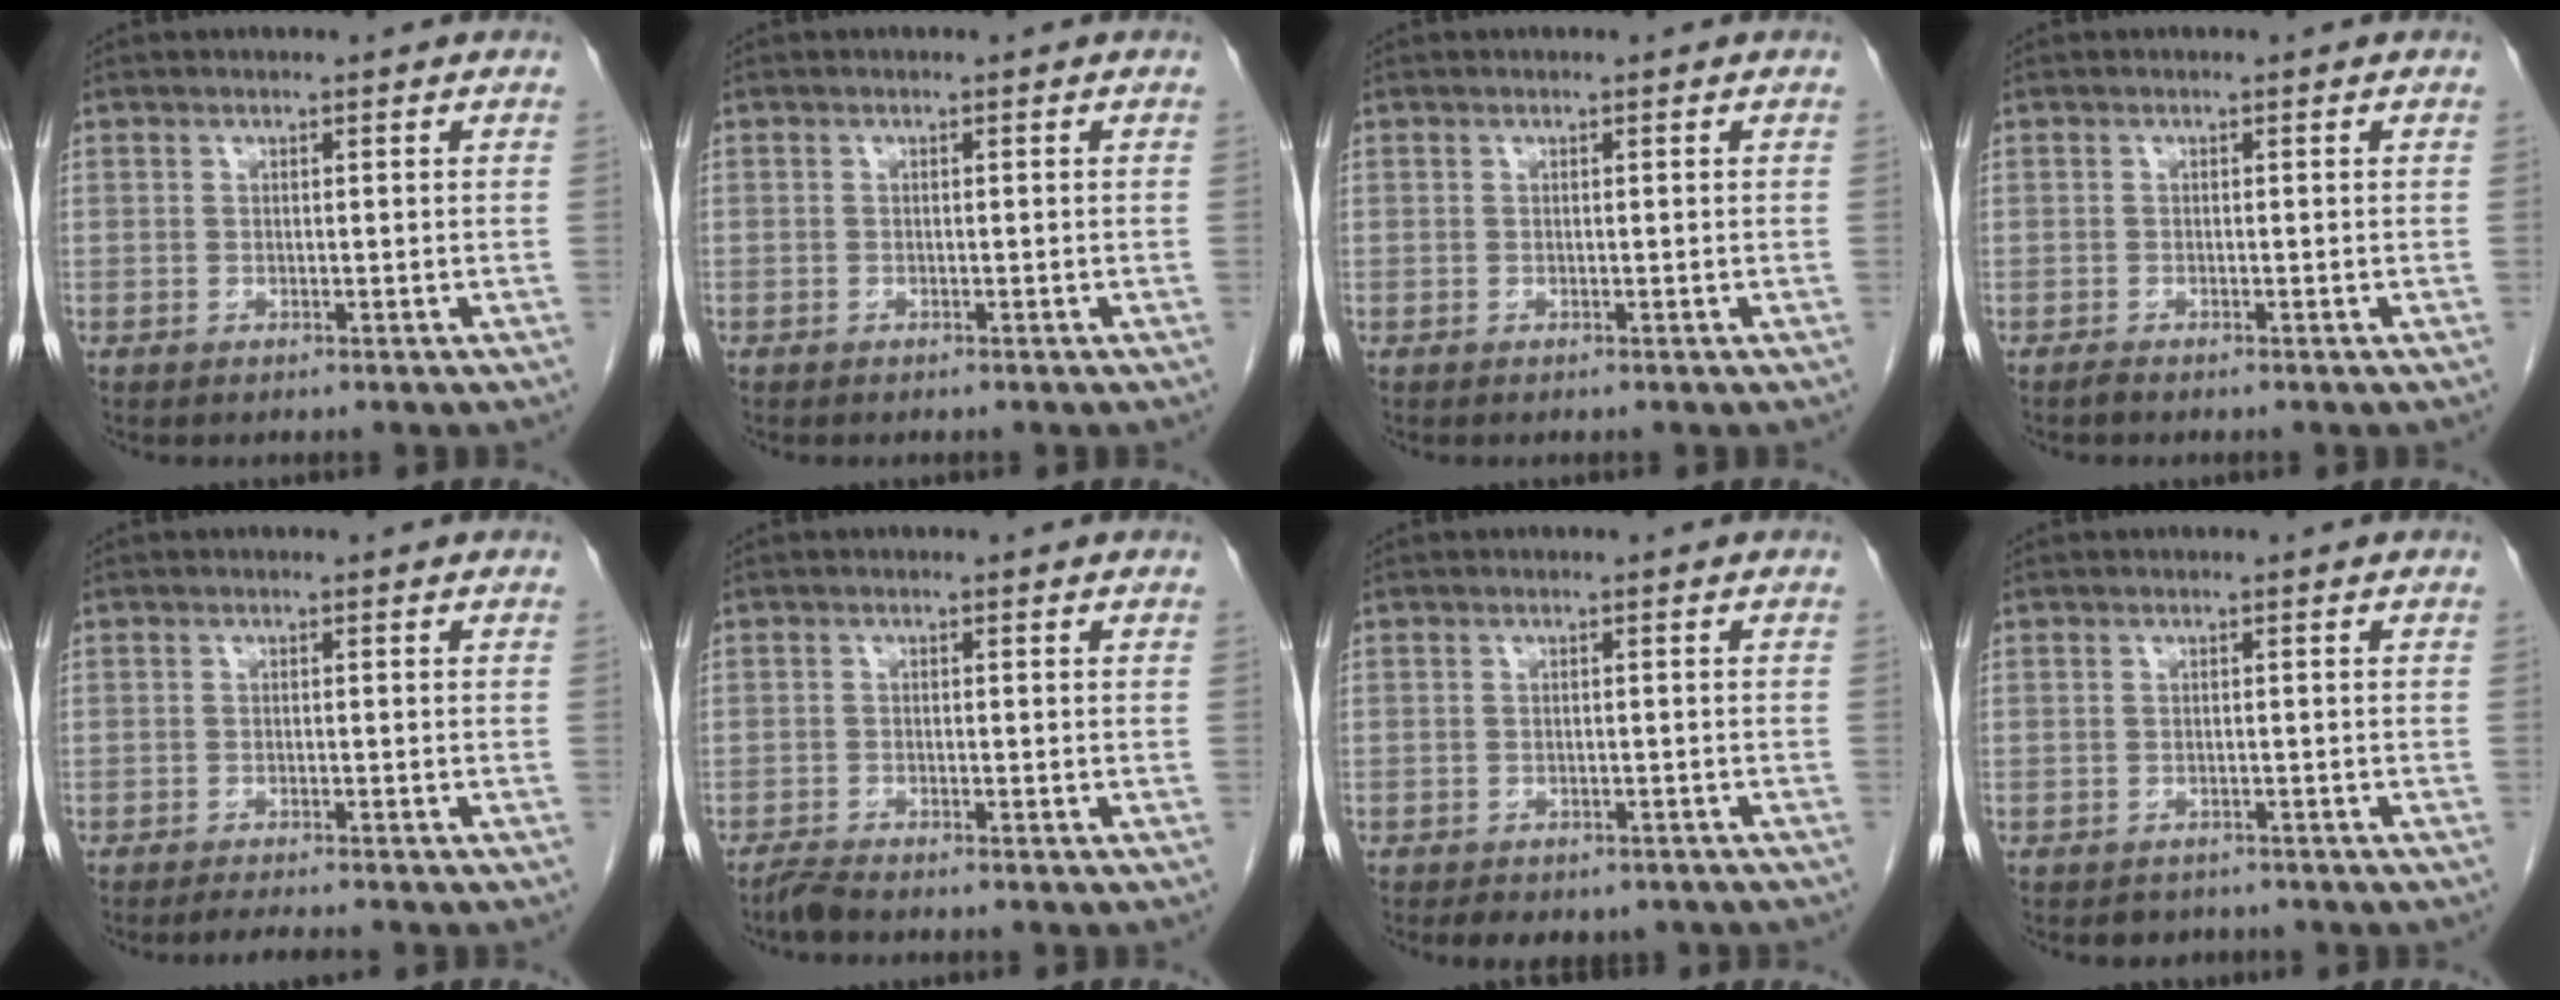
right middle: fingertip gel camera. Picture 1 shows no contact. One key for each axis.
{"total": 0.0}
{"total": 0.0}
{"total": 0.6, "fx": -0.5, "fy": 0.0, "fz": 0.2, "tx": -0.008, "ty": -0.002, "tz": -0.011}
{"total": 3.0, "fx": -2.7, "fy": -0.2, "fz": 1.3, "tx": -0.023, "ty": -0.011, "tz": -0.040}
{"total": 1.8, "fx": -1.7, "fy": 0.0, "fz": 0.6, "tx": -0.021, "ty": -0.006, "tz": -0.036}
{"total": 6.4, "fx": -5.1, "fy": 3.0, "fz": 2.3, "tx": -0.027, "ty": 0.006, "tz": -0.059}
{"total": 2.2, "fx": -1.9, "fy": 1.1, "fz": 0.0, "tx": -0.010, "ty": 0.000, "tz": -0.028}